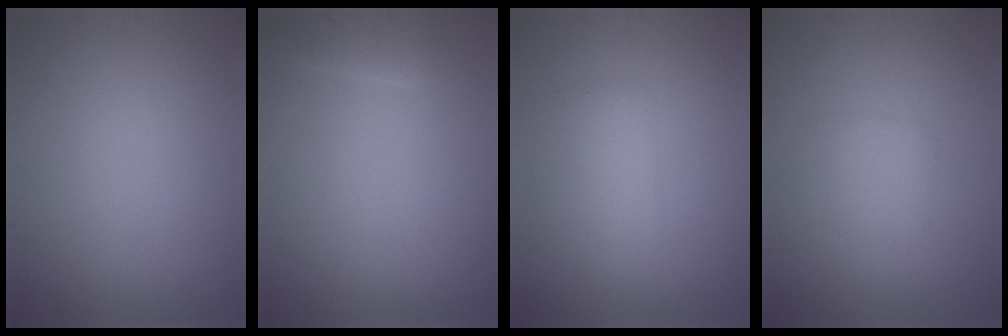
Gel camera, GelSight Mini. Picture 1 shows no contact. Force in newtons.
{"total": 1.6, "press": 1.6, "slide": 0.2}
{"total": 3.0, "press": 3.0, "slide": 0.1}
{"total": 2.3, "press": 2.3, "slide": 0.1}